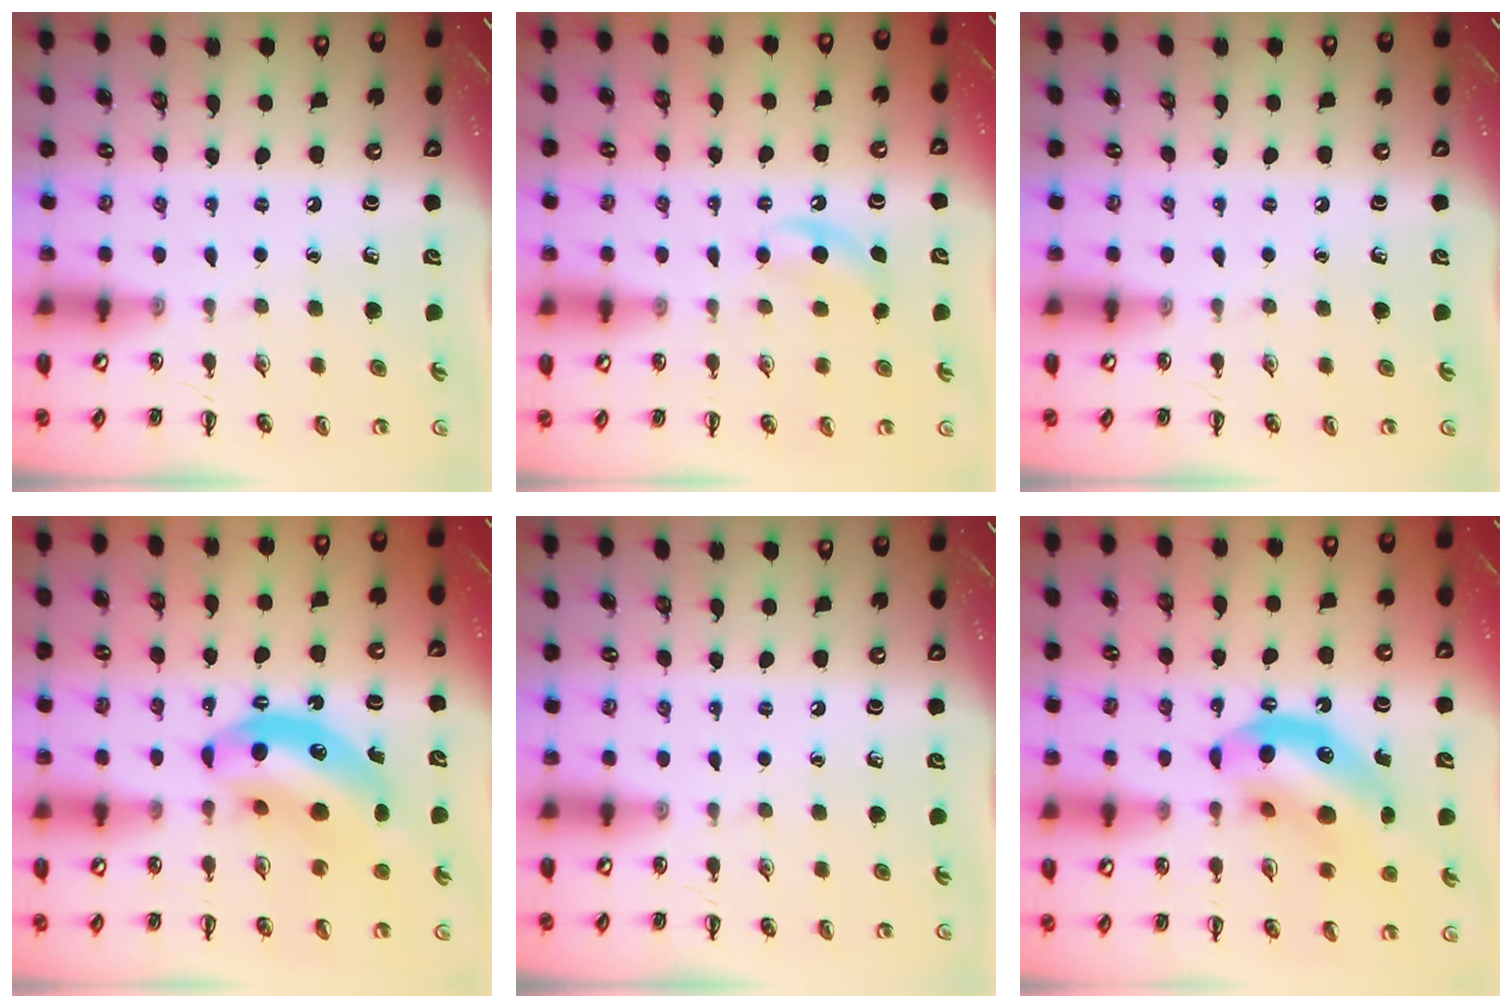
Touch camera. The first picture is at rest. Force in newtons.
{"total": 4.6, "press": 4.4, "slide": 1.5}
{"total": 0.0}
{"total": 11.9, "press": 11.5, "slide": 3.2}
{"total": 0.0}
{"total": 12.9, "press": 12.5, "slide": 3.3}